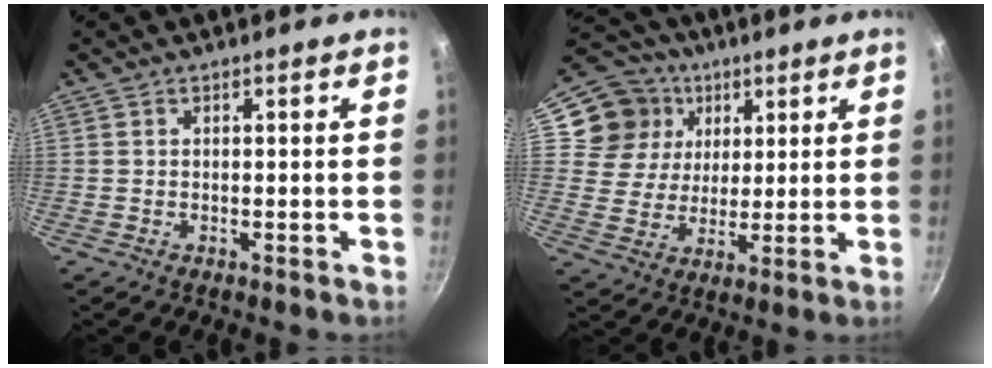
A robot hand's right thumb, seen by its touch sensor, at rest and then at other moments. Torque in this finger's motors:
{"motor_torque": [-0.80, 1.03, -0.62, 0.34, 0.08]}